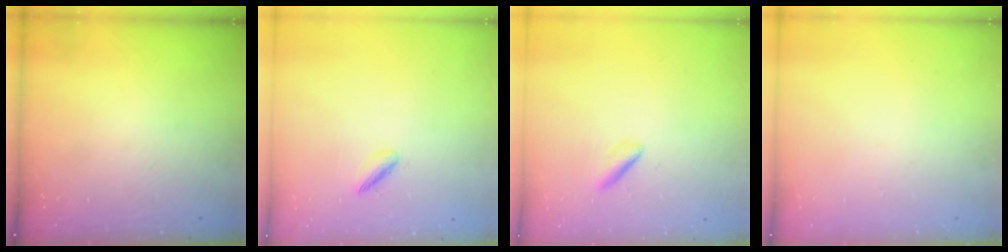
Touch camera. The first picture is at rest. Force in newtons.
{"total": 3.1, "press": 3.0, "slide": 0.6}
{"total": 2.4, "press": 2.3, "slide": 0.9}
{"total": 0.0}